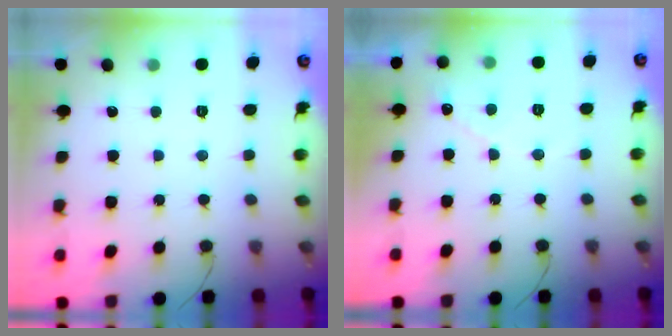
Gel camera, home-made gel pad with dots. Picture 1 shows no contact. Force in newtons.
{"total": 3.9, "press": 3.9, "slide": 0.2}